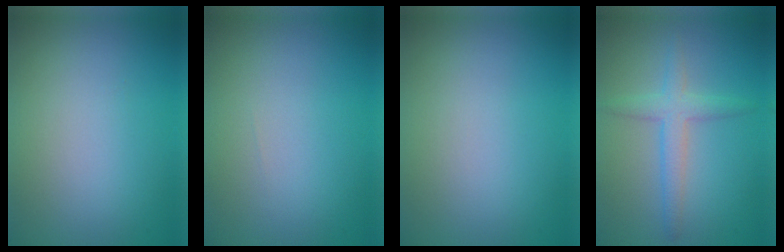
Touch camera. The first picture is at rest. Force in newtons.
{"total": 0.0}
{"total": 0.0}
{"total": 2.7, "press": 2.7, "slide": 0.2}